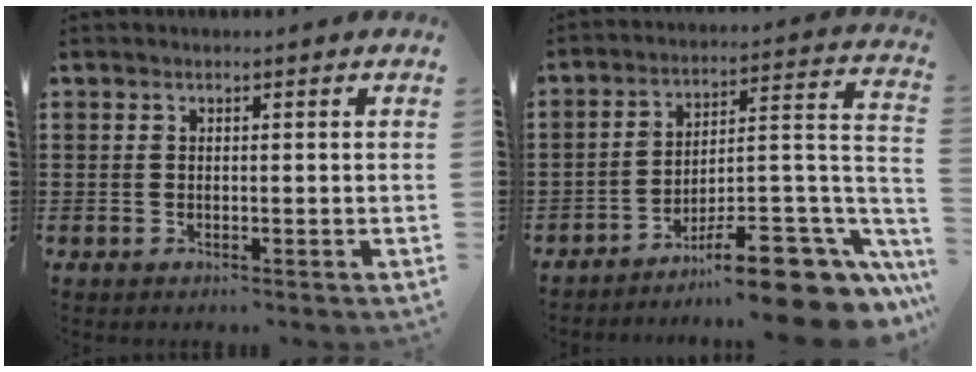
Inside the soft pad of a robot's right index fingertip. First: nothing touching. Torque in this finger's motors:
{"motor_torque": [0.20, -0.18, -0.14, -0.21]}